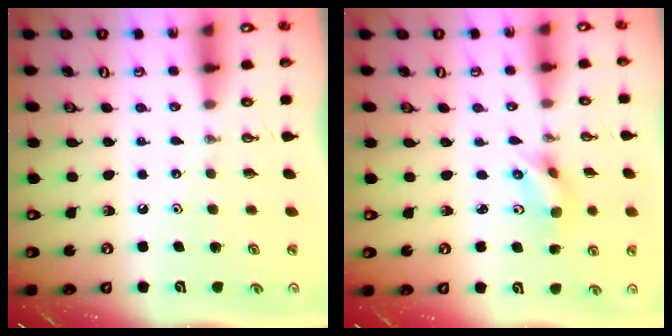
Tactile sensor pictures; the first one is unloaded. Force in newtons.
{"total": 5.9, "press": 3.3, "slide": 4.9}